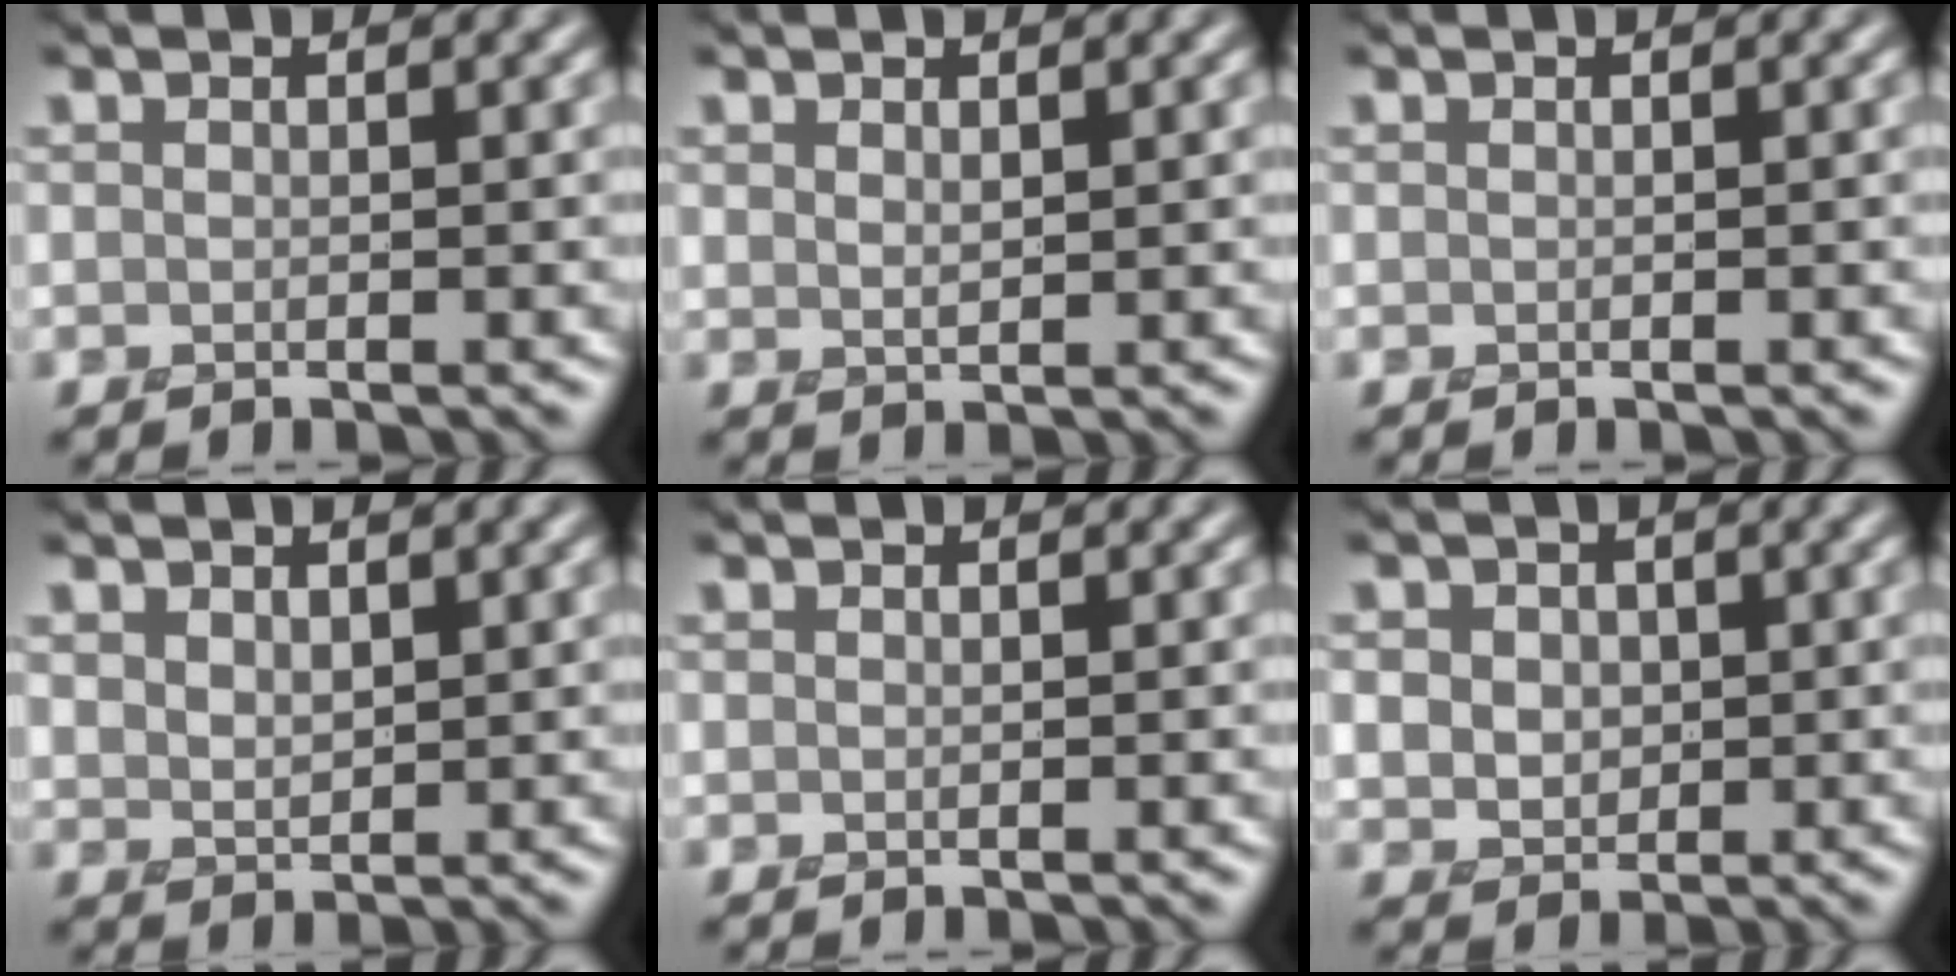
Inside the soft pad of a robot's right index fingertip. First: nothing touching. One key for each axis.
{"total": 1.0, "fx": 0.9, "fy": 0.3, "fz": 0.4, "tx": -0.011, "ty": -0.004, "tz": 0.020}
{"total": 0.0}
{"total": 1.7, "fx": 1.1, "fy": 1.1, "fz": 0.8, "tx": -0.023, "ty": -0.006, "tz": 0.024}
{"total": 0.0}
{"total": 4.2, "fx": 0.9, "fy": 3.5, "fz": 2.0, "tx": -0.040, "ty": 0.012, "tz": 0.004}